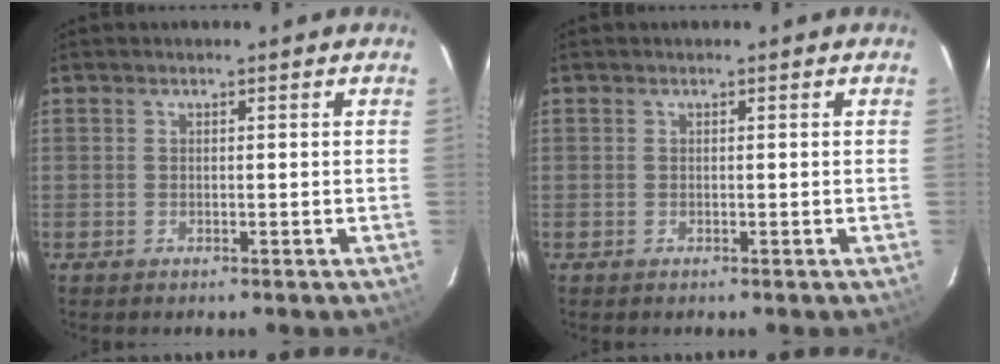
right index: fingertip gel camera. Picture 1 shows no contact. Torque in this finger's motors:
{"motor_torque": [-0.03, -0.01, 0.00, 0.00]}